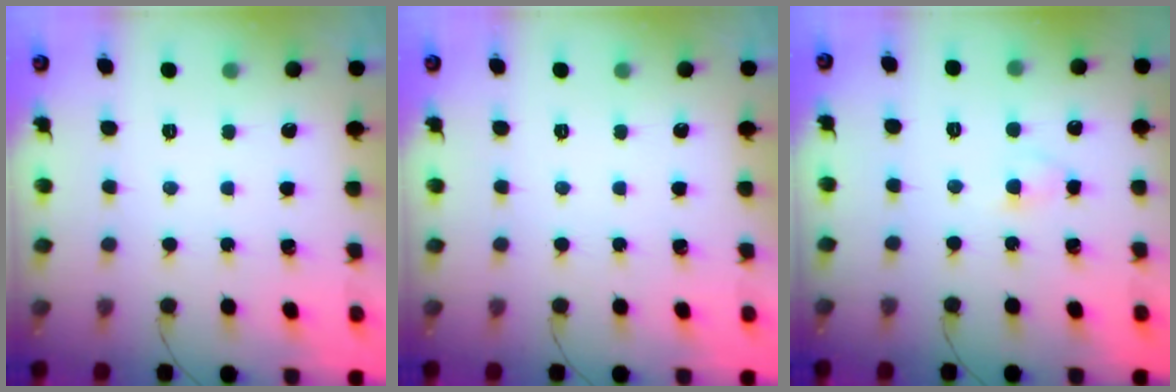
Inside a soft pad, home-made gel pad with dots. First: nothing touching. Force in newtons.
{"total": 0.0}
{"total": 2.4, "press": 2.3, "slide": 0.9}